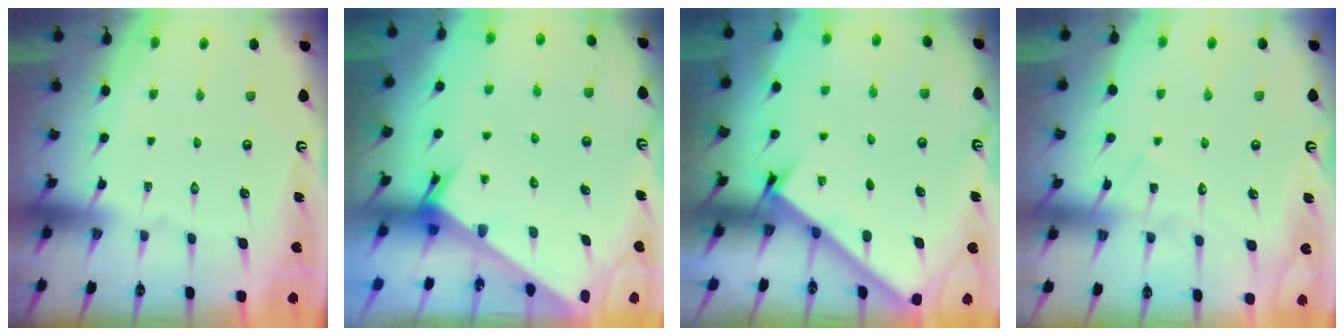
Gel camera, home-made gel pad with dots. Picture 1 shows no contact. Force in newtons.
{"total": 3.2, "press": 3.2, "slide": 0.2}
{"total": 2.8, "press": 2.8, "slide": 0.3}
{"total": 7.7, "press": 7.6, "slide": 0.6}